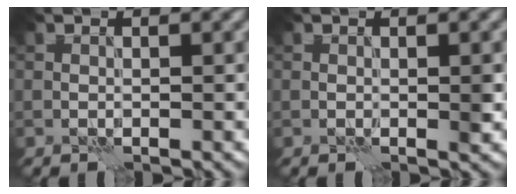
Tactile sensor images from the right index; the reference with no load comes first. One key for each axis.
{"total": 0.7, "fx": -0.1, "fy": 0.1, "fz": 0.7, "tx": -0.011, "ty": -0.002, "tz": -0.003}